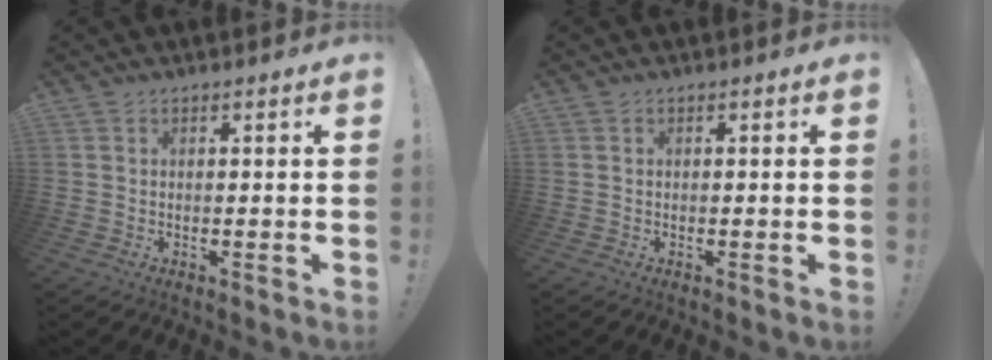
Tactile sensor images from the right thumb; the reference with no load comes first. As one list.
[{"total": 0.0}]